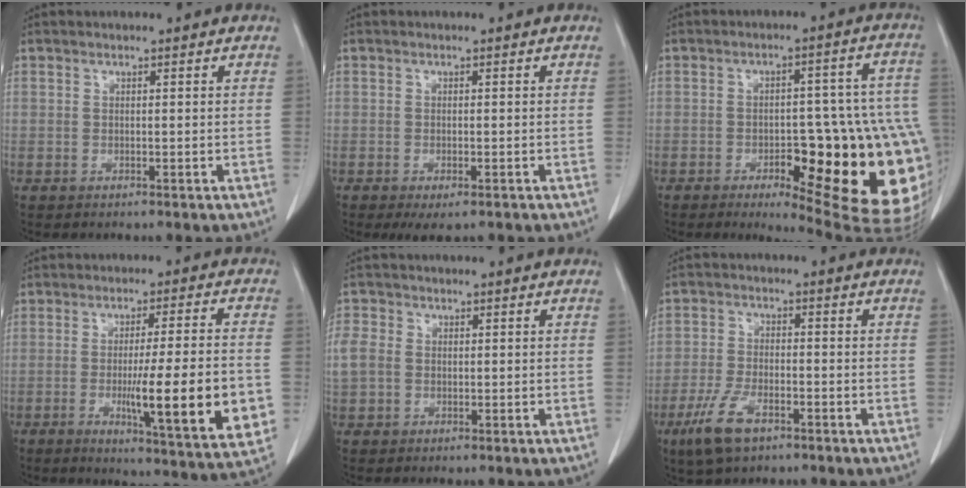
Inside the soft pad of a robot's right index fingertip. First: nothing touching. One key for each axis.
{"total": 3.2, "fx": -1.9, "fy": 1.2, "fz": 2.2, "tx": -0.034, "ty": -0.006, "tz": -0.023}
{"total": 23.7, "fx": -7.2, "fy": 6.2, "fz": 21.7, "tx": -0.165, "ty": 0.020, "tz": -0.074}
{"total": 16.4, "fx": -3.4, "fy": 0.8, "fz": 16.0, "tx": -0.199, "ty": -0.022, "tz": -0.044}
{"total": 4.3, "fx": 0.2, "fy": 3.7, "fz": 2.2, "tx": -0.063, "ty": 0.017, "tz": 0.004}
{"total": 7.5, "fx": -4.3, "fy": 3.3, "fz": 5.2, "tx": -0.116, "ty": -0.010, "tz": -0.079}